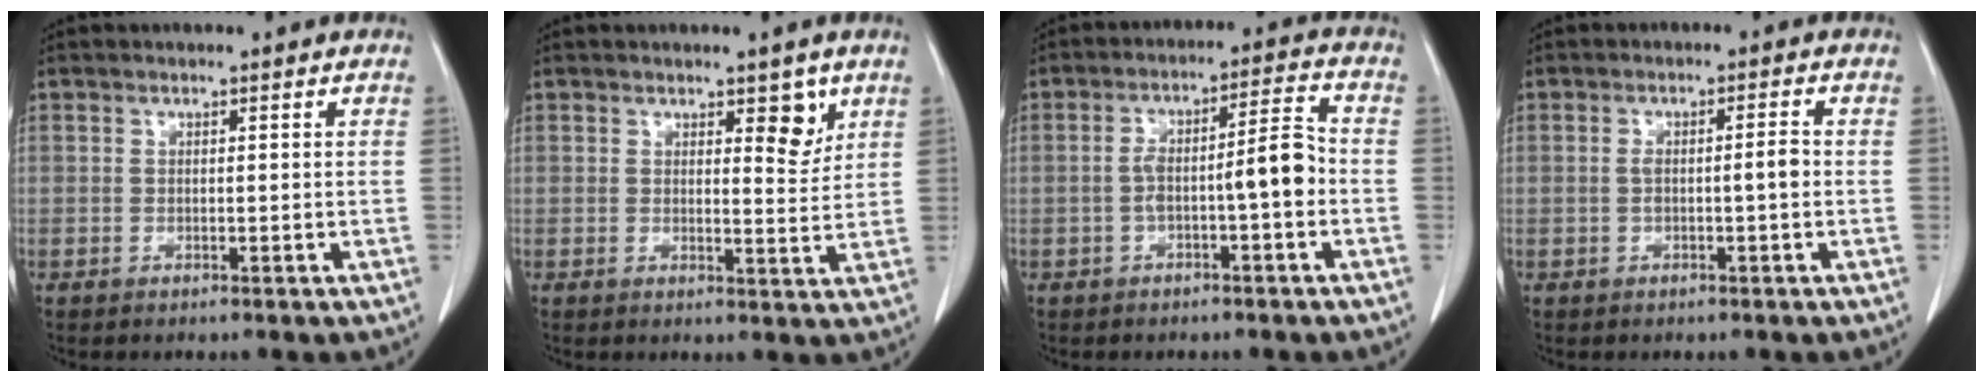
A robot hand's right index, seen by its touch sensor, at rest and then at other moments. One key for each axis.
{"total": 3.9, "fx": 2.3, "fy": 1.4, "fz": 2.7, "tx": -0.031, "ty": -0.011, "tz": 0.031}
{"total": 7.1, "fx": -1.7, "fy": 1.0, "fz": 6.8, "tx": -0.111, "ty": 0.032, "tz": -0.026}
{"total": 2.9, "fx": -0.3, "fy": 0.4, "fz": 2.8, "tx": -0.049, "ty": 0.009, "tz": -0.002}